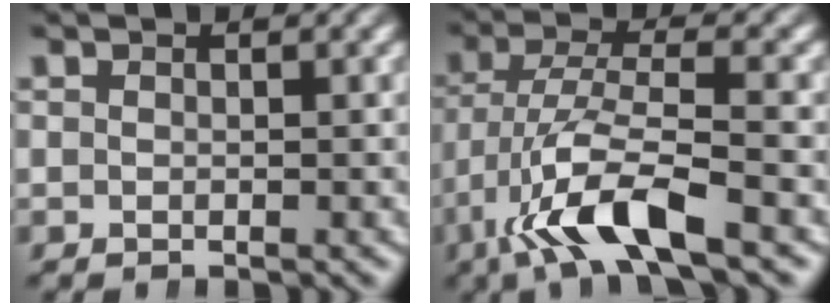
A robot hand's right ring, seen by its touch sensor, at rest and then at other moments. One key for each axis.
{"total": 6.6, "fx": -1.6, "fy": 3.0, "fz": 5.7, "tx": -0.123, "ty": -0.027, "tz": -0.013}